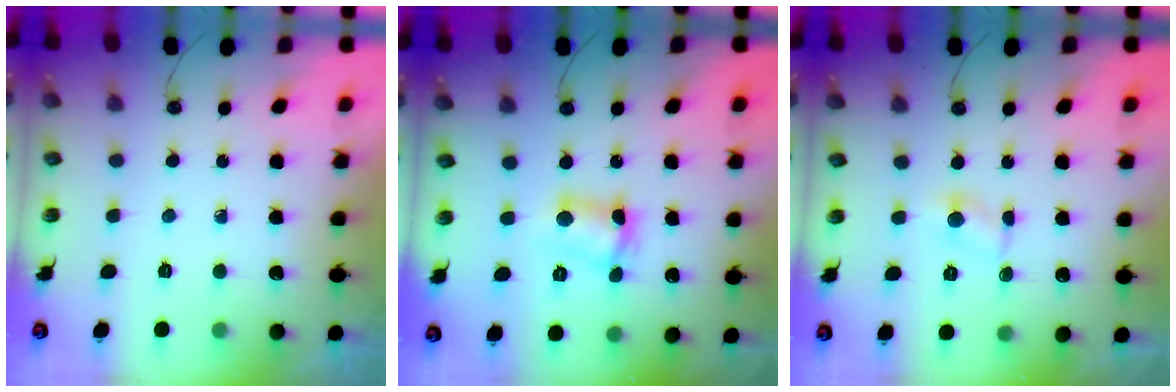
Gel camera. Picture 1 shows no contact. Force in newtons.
{"total": 6.6, "press": 6.6, "slide": 0.7}
{"total": 2.3, "press": 2.3, "slide": 0.2}